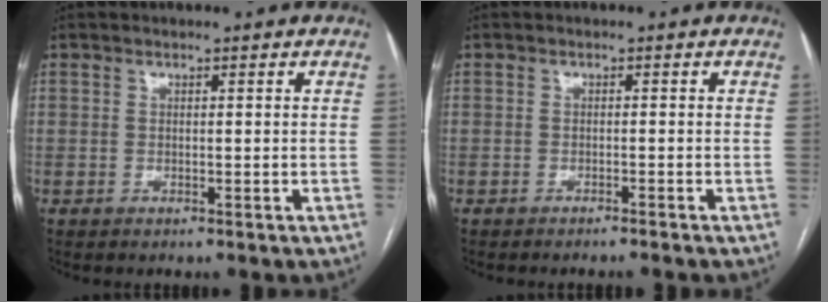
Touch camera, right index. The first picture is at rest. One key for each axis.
{"total": 1.9, "fx": -1.6, "fy": -0.7, "fz": 0.5, "tx": -0.007, "ty": 0.002, "tz": -0.024}